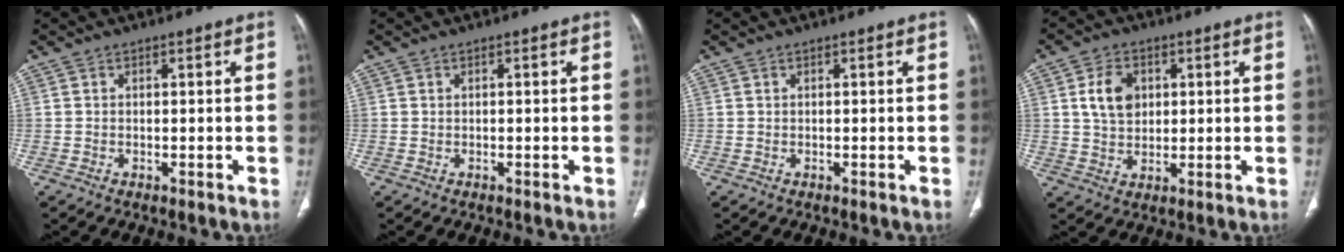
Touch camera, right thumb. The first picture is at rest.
{"total": 0.0}
{"total": 0.0}
{"total": 7.3, "force": [1.9, 5.3, 4.6], "torque": [-0.065, -0.007, 0.035]}